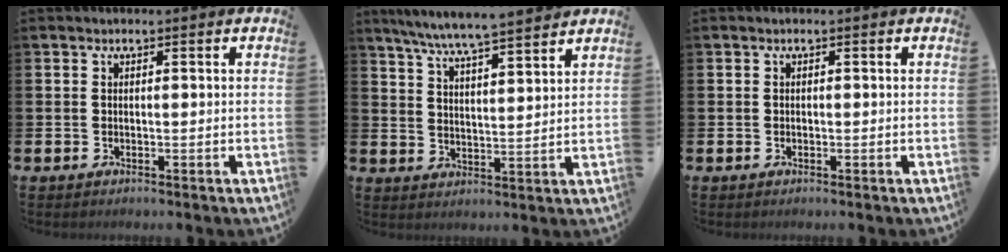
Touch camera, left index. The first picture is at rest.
{"total": 7.1, "force": [6.8, -0.1, 2.1], "torque": [-0.068, -0.036, 0.121]}
{"total": 0.0}